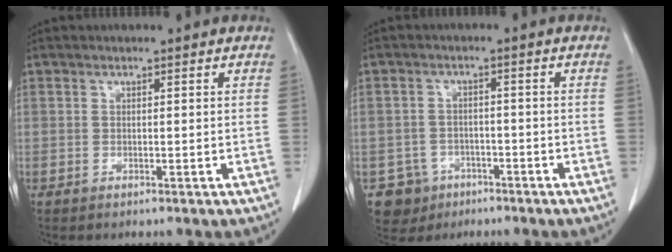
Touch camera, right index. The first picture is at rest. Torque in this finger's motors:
{"motor_torque": [-0.30, 0.07, -0.87, -0.16]}